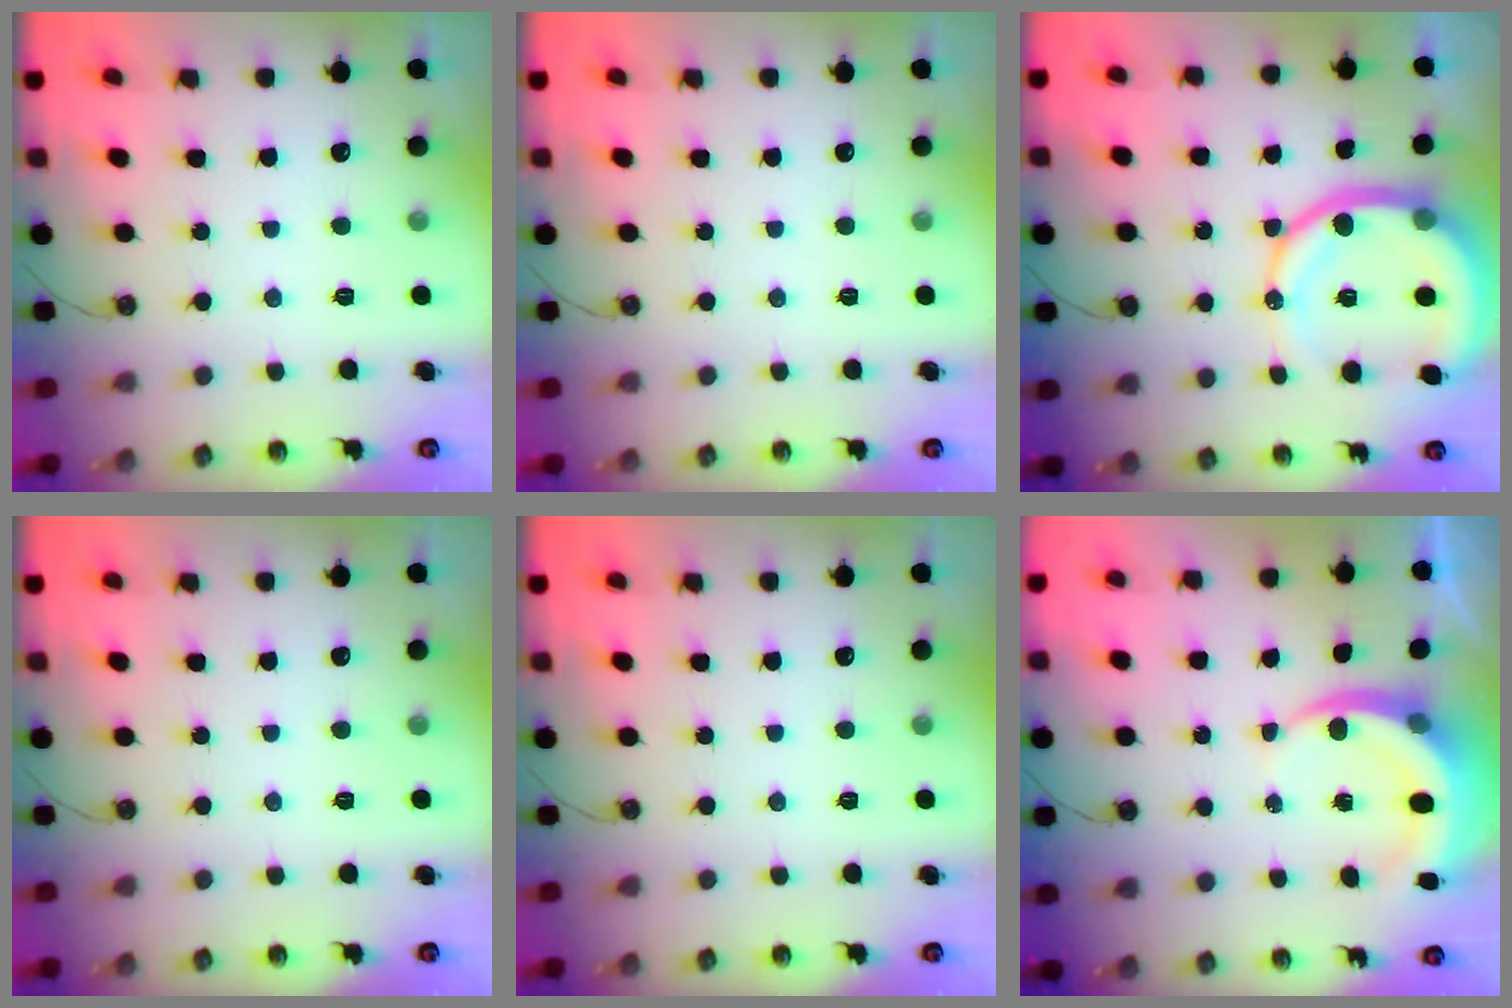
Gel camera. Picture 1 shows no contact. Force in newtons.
{"total": 0.0}
{"total": 16.8, "press": 16.6, "slide": 2.4}
{"total": 0.0}
{"total": 0.0}
{"total": 7.2, "press": 7.2, "slide": 0.9}